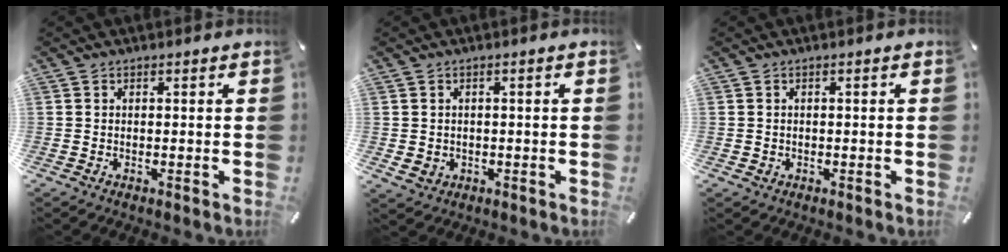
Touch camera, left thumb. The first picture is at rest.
{"total": 2.3, "force": [-0.3, 2.2, 0.6], "torque": [-0.012, 0.003, -0.005]}
{"total": 0.7, "force": [-0.1, 0.7, 0.1], "torque": [-0.002, 0.005, -0.005]}